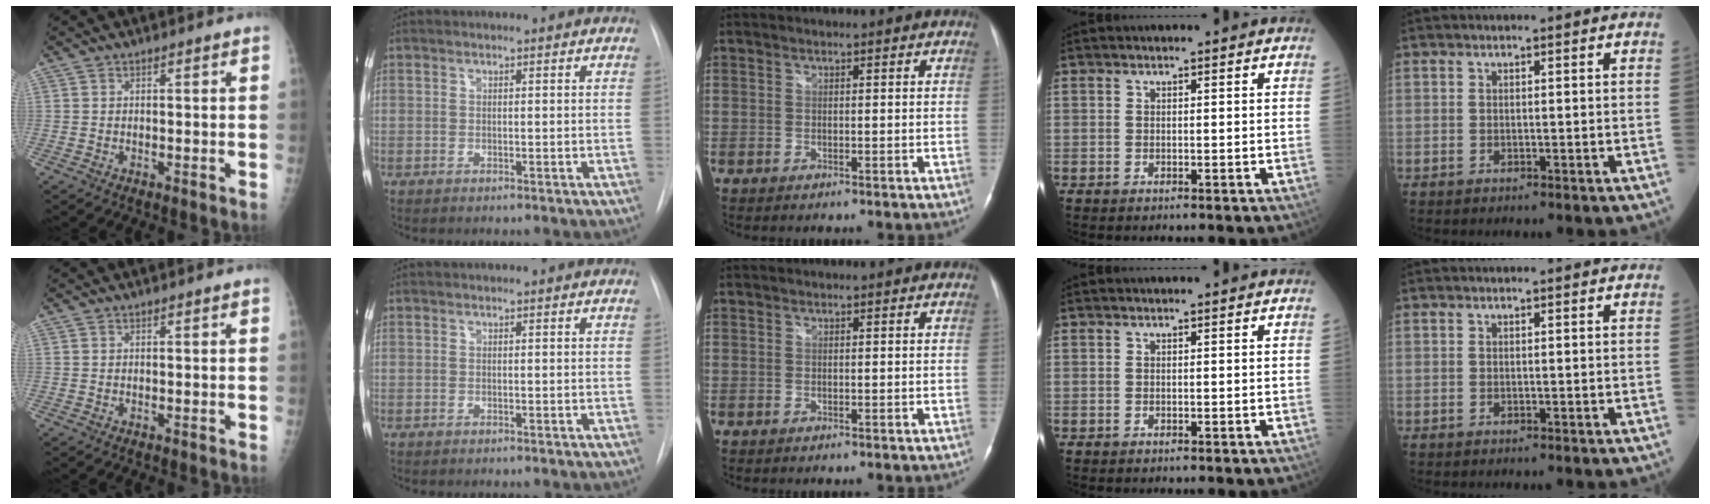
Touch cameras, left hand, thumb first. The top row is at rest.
{}